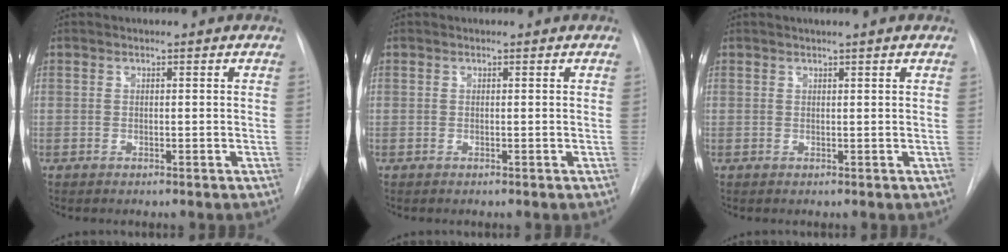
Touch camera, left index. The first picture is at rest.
{"total": 0.0}
{"total": 1.6, "force": [1.1, -0.3, 1.1], "torque": [-0.018, 0.008, 0.021]}